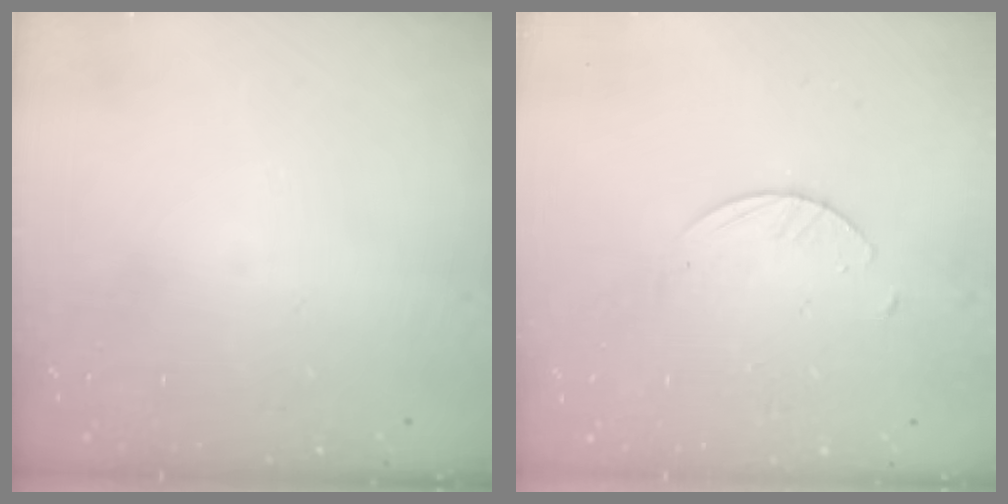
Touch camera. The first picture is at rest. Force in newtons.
{"total": 2.7, "press": 2.6, "slide": 0.3}